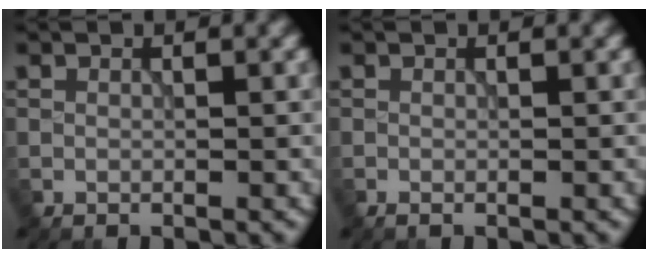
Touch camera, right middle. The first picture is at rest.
{"total": 0.0}